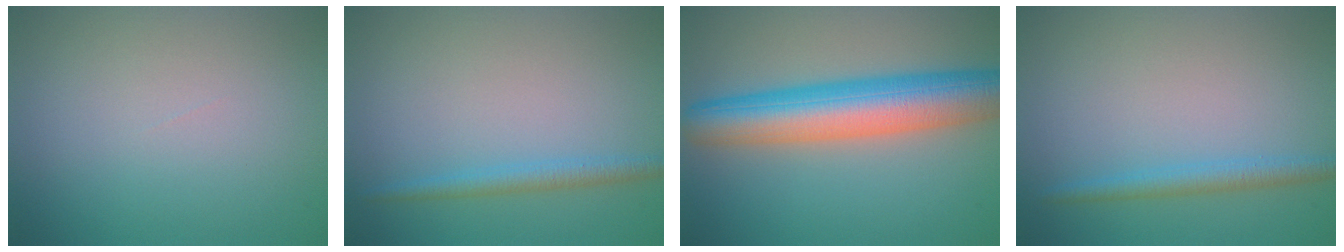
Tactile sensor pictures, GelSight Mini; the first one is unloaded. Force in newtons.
{"total": 1.8, "press": 1.8, "slide": 0.1}
{"total": 9.2, "press": 9.2, "slide": 0.3}
{"total": 2.0, "press": 2.0, "slide": 0.2}